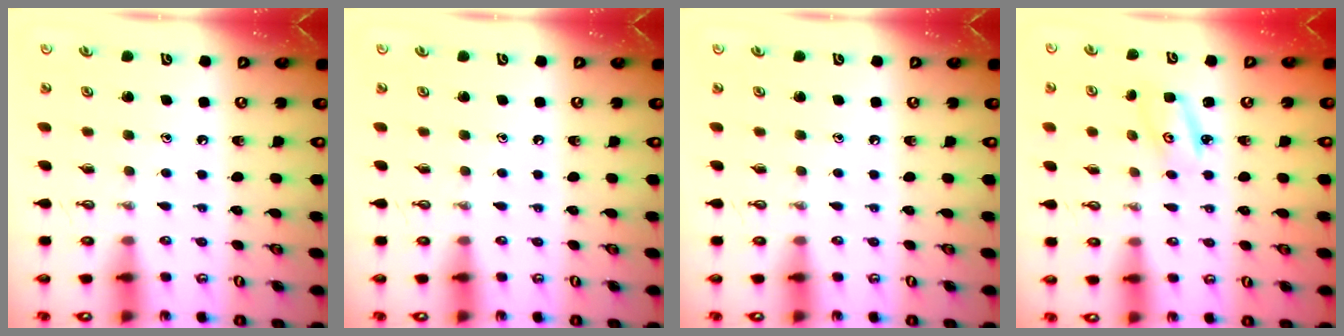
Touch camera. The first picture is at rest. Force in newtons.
{"total": 0.0}
{"total": 0.0}
{"total": 3.2, "press": 3.2, "slide": 0.3}